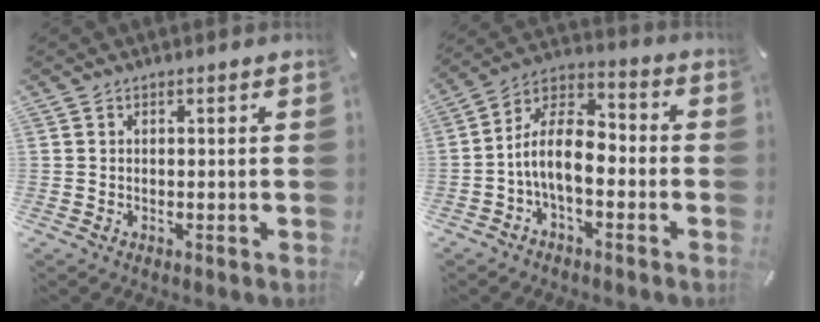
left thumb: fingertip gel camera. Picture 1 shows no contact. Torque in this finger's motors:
{"motor_torque": [-0.01, 1.13, 0.81, -0.52, 0.46]}